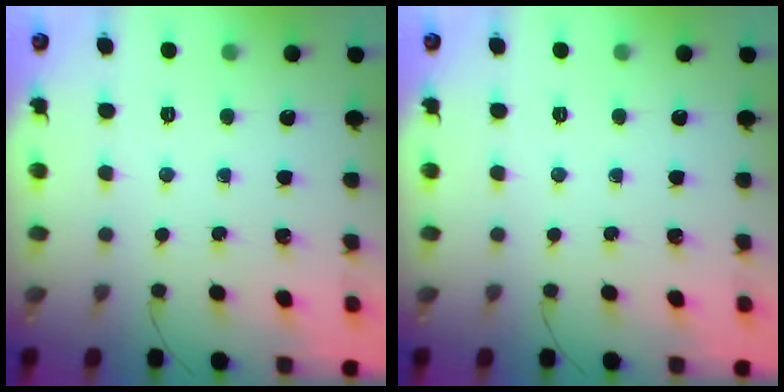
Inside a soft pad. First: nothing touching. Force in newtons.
{"total": 0.0}